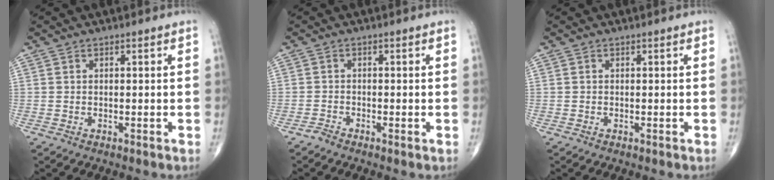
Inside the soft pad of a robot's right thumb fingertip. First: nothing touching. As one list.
[{"total": 1.1, "force": [-0.9, 0.2, 0.6], "torque": [-0.013, -0.003, -0.026]}, {"total": 0.0}]